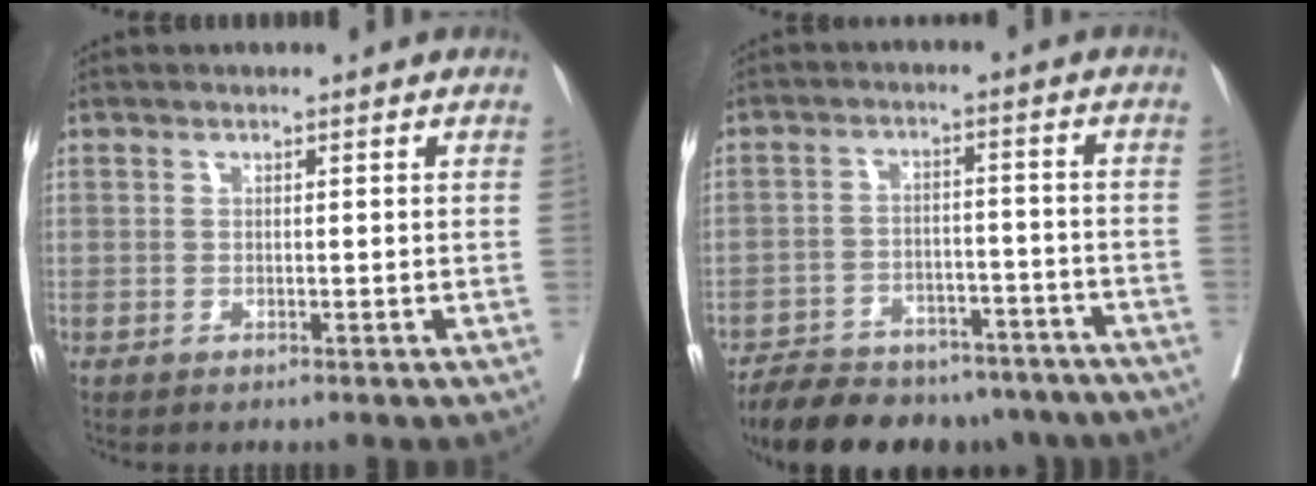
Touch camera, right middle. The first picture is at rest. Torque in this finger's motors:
{"motor_torque": [0.88, -1.22, 0.21, 0.06]}